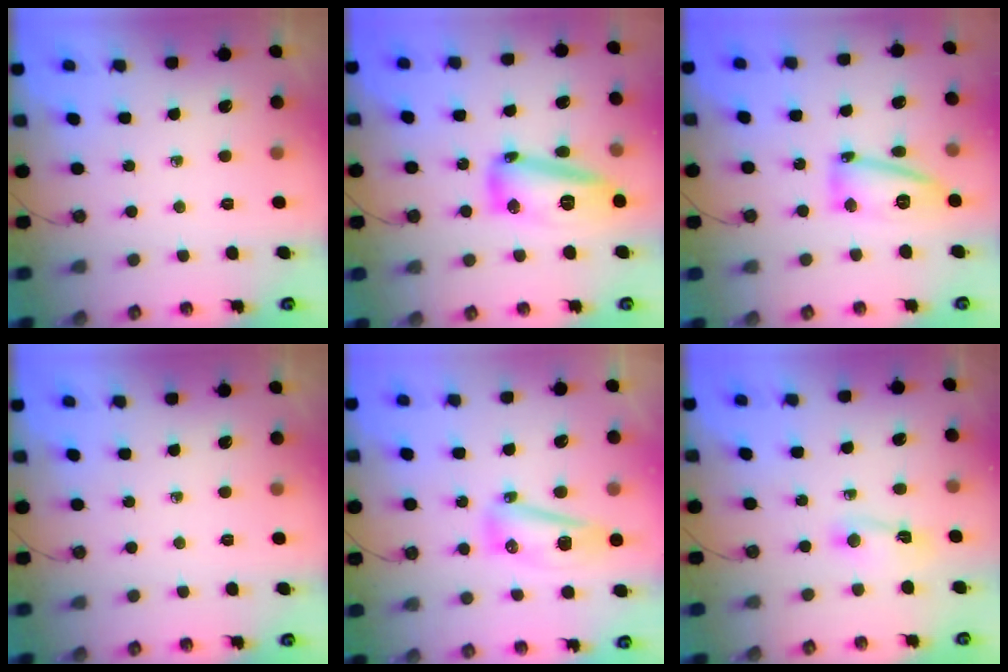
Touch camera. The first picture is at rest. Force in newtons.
{"total": 22.0, "press": 19.3, "slide": 10.7}
{"total": 12.7, "press": 12.6, "slide": 1.4}
{"total": 0.0}
{"total": 10.8, "press": 10.8, "slide": 1.3}
{"total": 2.5, "press": 2.5, "slide": 0.3}